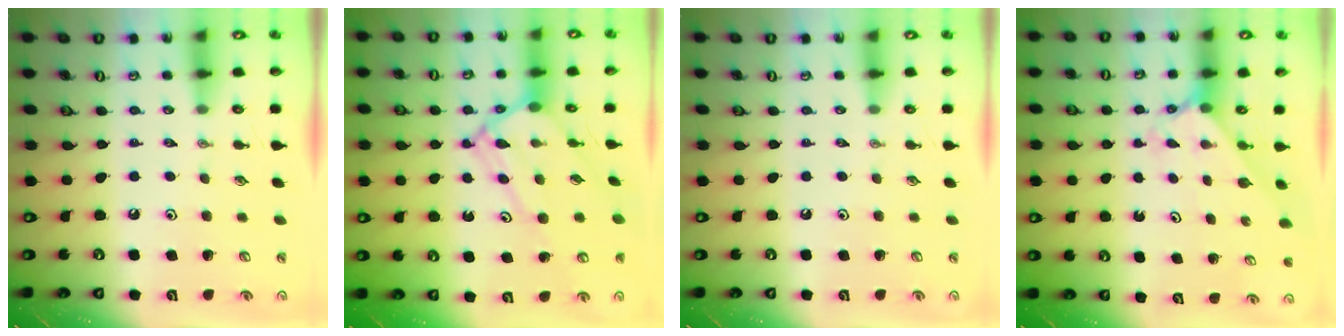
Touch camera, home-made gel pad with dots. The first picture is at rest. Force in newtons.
{"total": 11.8, "press": 11.8, "slide": 1.0}
{"total": 0.0}
{"total": 2.1, "press": 2.1, "slide": 0.2}